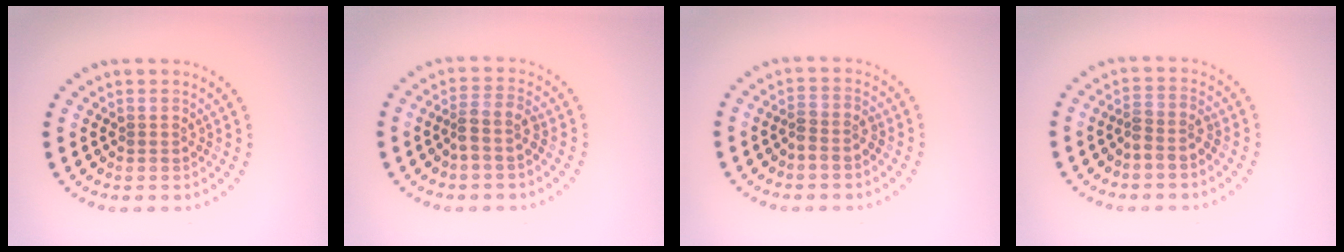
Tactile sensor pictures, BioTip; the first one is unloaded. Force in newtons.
{"total": 2.0, "press": 1.6, "slide": 1.2}
{"total": 1.4, "press": 1.2, "slide": 0.8}
{"total": 1.8, "press": 1.5, "slide": 1.1}